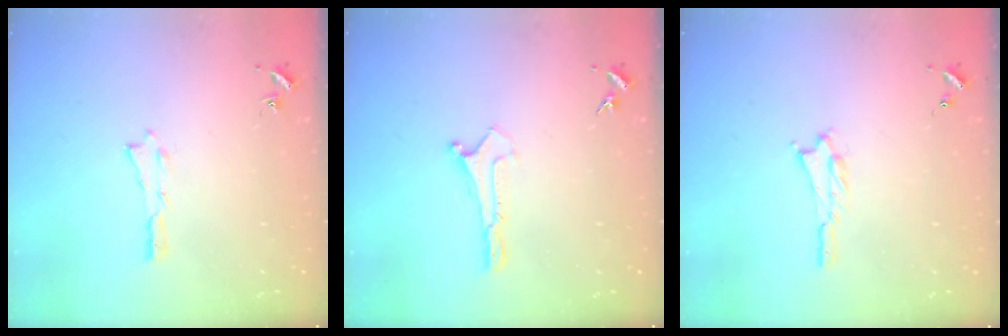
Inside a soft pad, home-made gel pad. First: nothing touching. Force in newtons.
{"total": 0.0}
{"total": 1.1, "press": 1.1, "slide": 0.2}